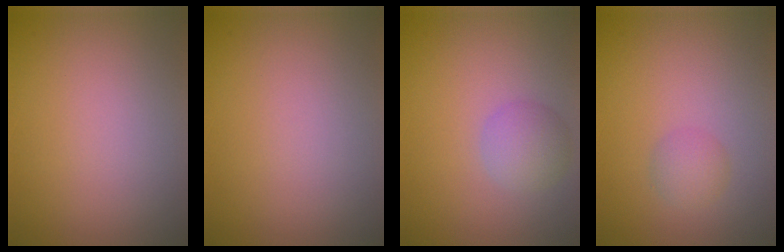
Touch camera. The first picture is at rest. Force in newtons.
{"total": 0.0}
{"total": 2.5, "press": 2.5, "slide": 0.1}
{"total": 1.6, "press": 1.6, "slide": 0.1}